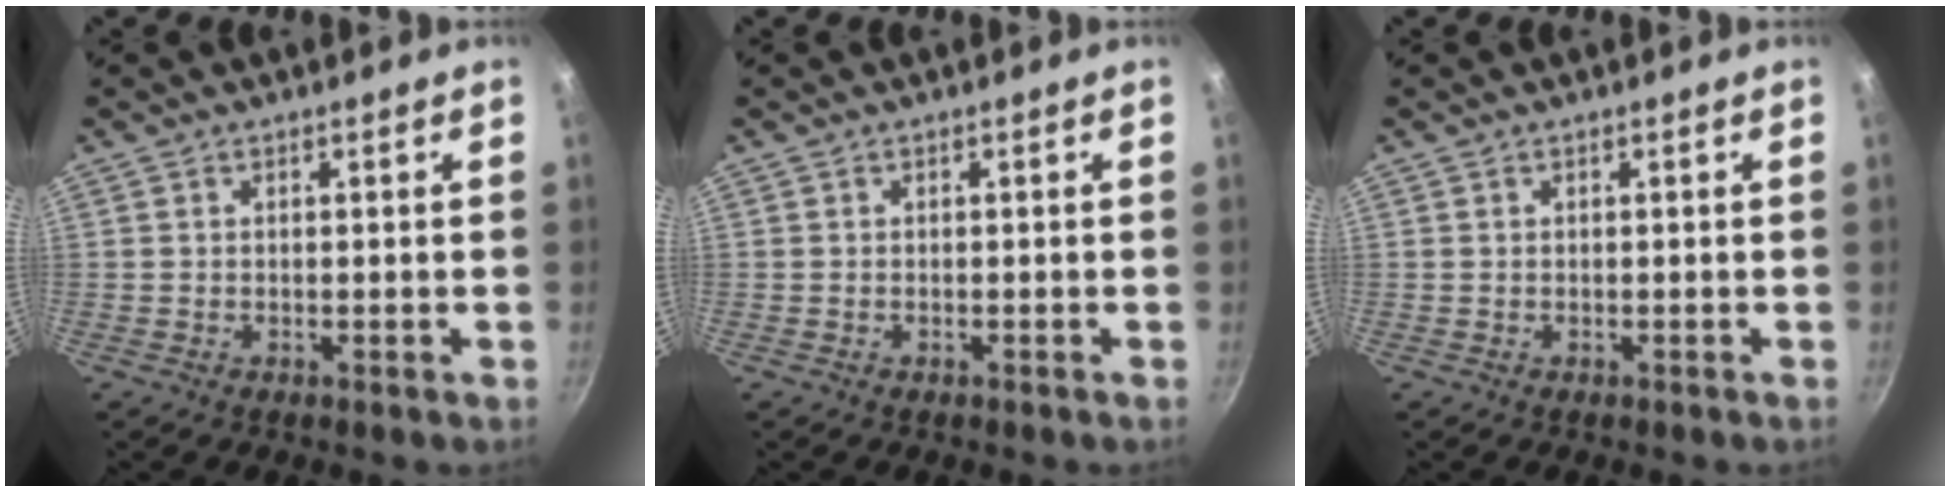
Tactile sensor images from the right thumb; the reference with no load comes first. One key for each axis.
{"total": 0.0}
{"total": 0.0}